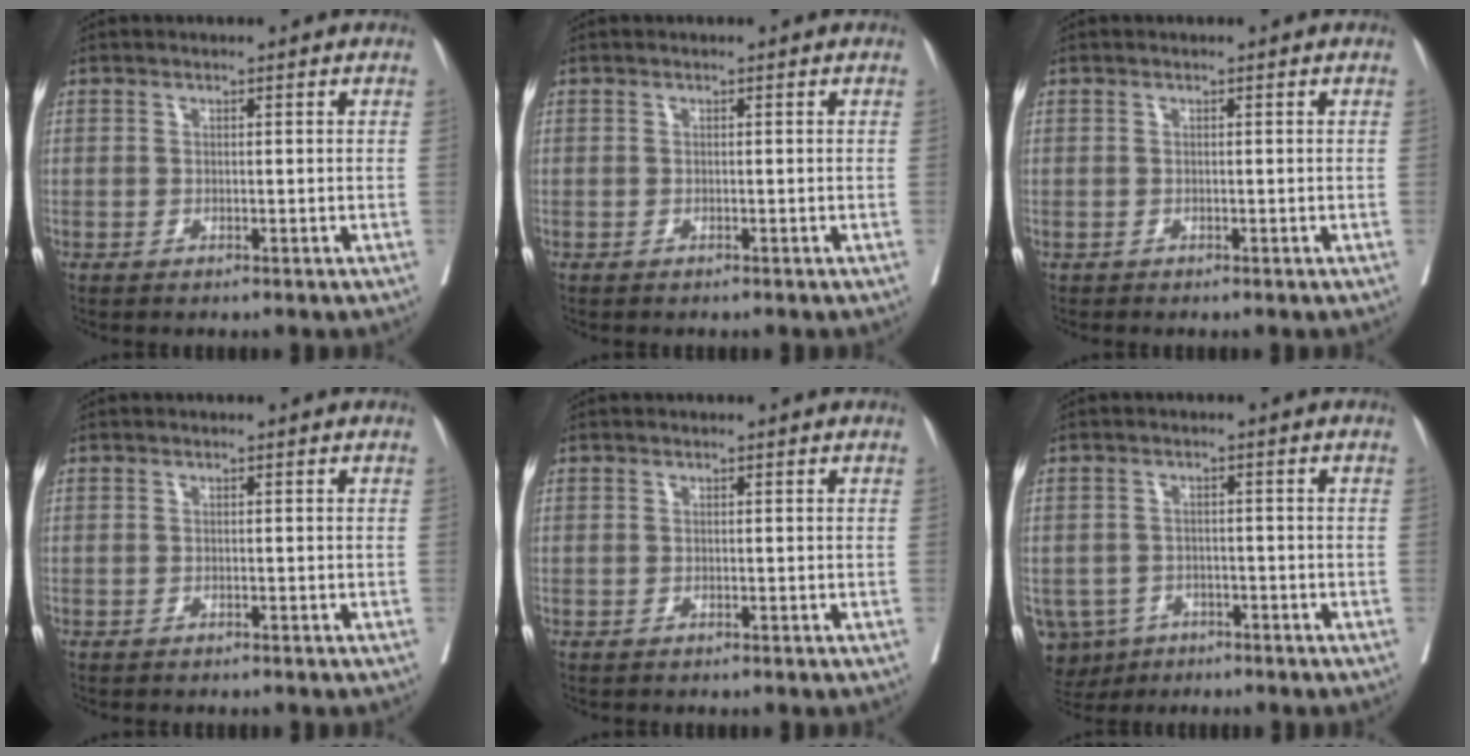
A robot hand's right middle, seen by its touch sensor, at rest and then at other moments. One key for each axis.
{"total": 0.0}
{"total": 0.0}
{"total": 0.9, "fx": -0.9, "fy": 0.3, "fz": 0.3, "tx": -0.010, "ty": -0.002, "tz": -0.013}
{"total": 0.0}
{"total": 8.1, "fx": -4.6, "fy": 6.4, "fz": 1.8, "tx": -0.047, "ty": -0.001, "tz": -0.066}